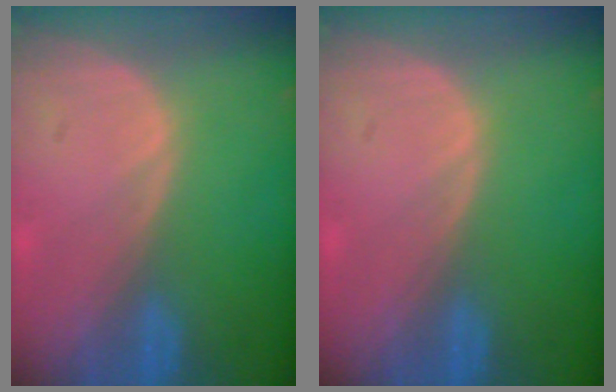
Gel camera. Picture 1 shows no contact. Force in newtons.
{"total": 0.0}